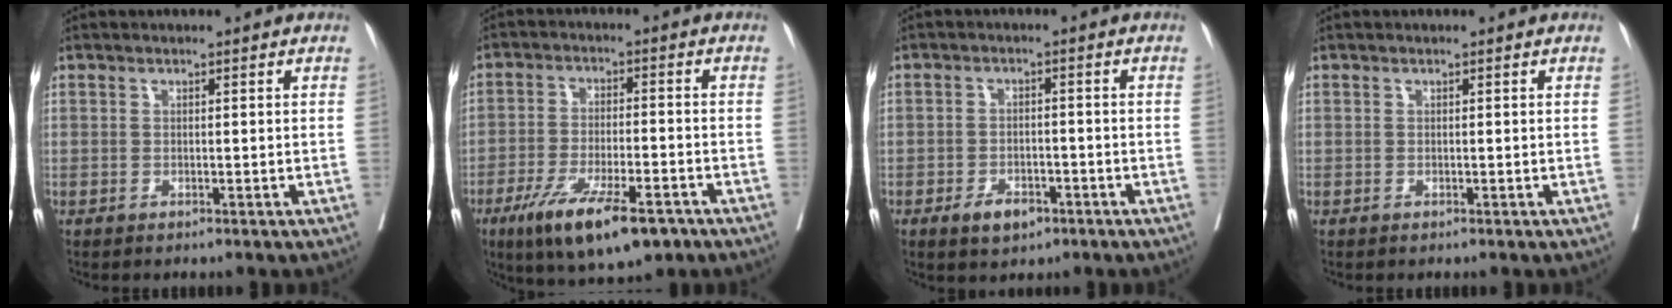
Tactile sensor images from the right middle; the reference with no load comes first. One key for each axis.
{"total": 12.8, "fx": -7.8, "fy": 3.3, "fz": 9.6, "tx": -0.164, "ty": -0.022, "tz": -0.125}
{"total": 4.2, "fx": -2.5, "fy": 2.2, "fz": 2.5, "tx": -0.041, "ty": 0.001, "tz": -0.034}
{"total": 0.0}